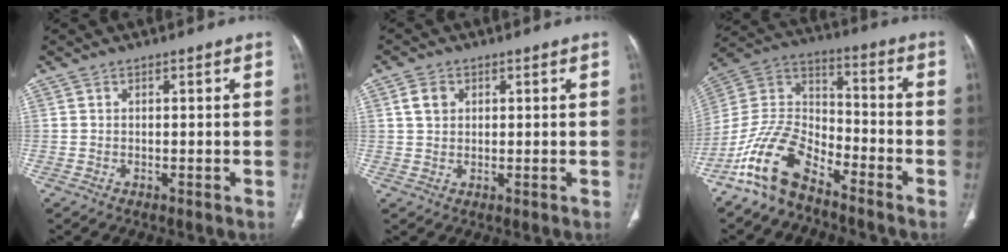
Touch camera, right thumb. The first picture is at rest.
{"total": 3.3, "force": [1.1, 2.6, 1.7], "torque": [-0.020, 0.001, 0.024]}
{"total": 13.1, "force": [-9.6, 5.7, 6.8], "torque": [-0.134, 0.074, -0.195]}